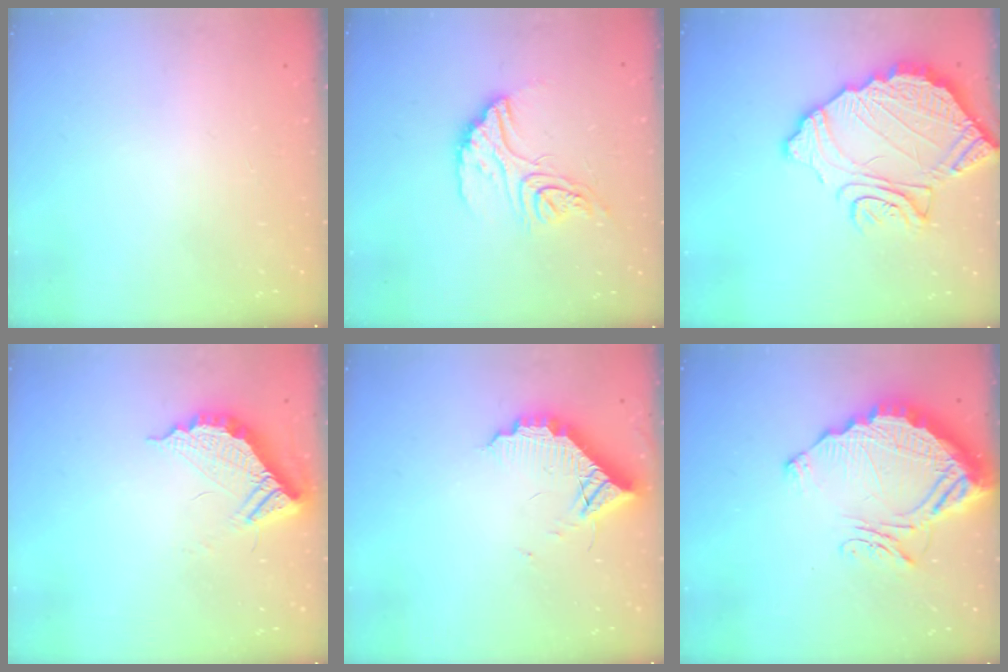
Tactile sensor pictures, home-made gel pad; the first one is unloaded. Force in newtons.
{"total": 14.8, "press": 14.7, "slide": 1.4}
{"total": 15.6, "press": 15.6, "slide": 1.5}
{"total": 11.2, "press": 11.2, "slide": 0.9}
{"total": 10.3, "press": 10.3, "slide": 0.5}
{"total": 19.3, "press": 19.2, "slide": 1.5}